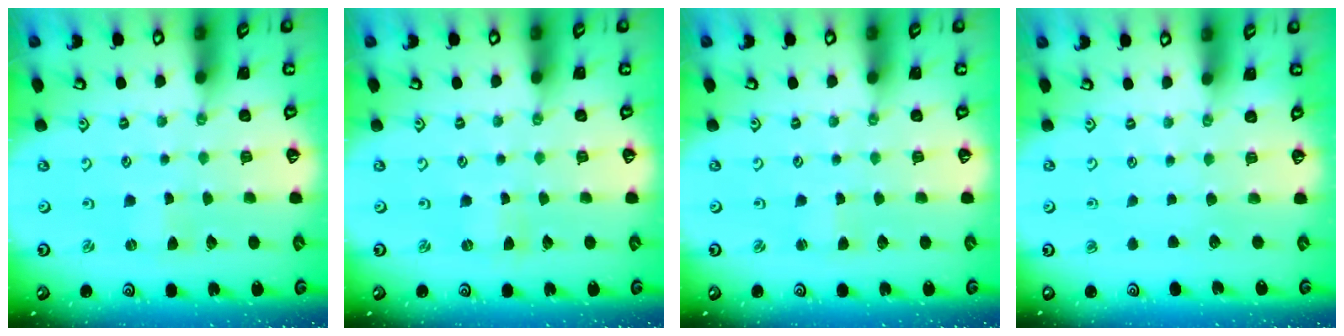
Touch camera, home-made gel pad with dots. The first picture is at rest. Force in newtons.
{"total": 0.0}
{"total": 1.6, "press": 1.6, "slide": 0.3}
{"total": 0.0}